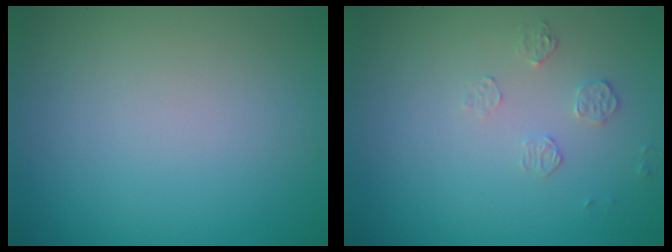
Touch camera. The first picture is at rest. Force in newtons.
{"total": 1.3, "press": 0.6, "slide": 1.1}